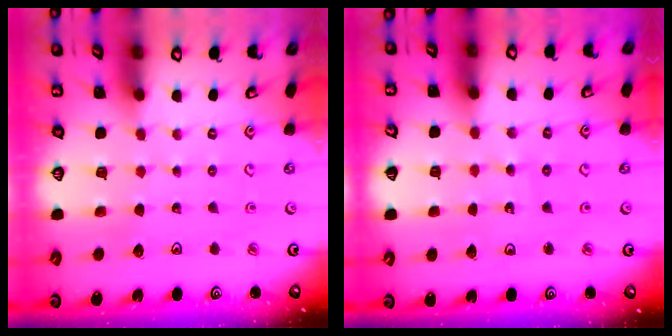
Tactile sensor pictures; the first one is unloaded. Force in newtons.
{"total": 5.6, "press": 5.6, "slide": 0.7}